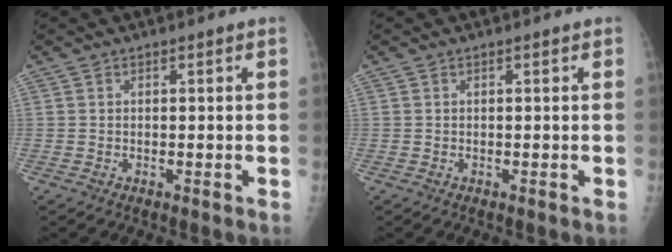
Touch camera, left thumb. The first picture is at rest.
{"total": 0.0}